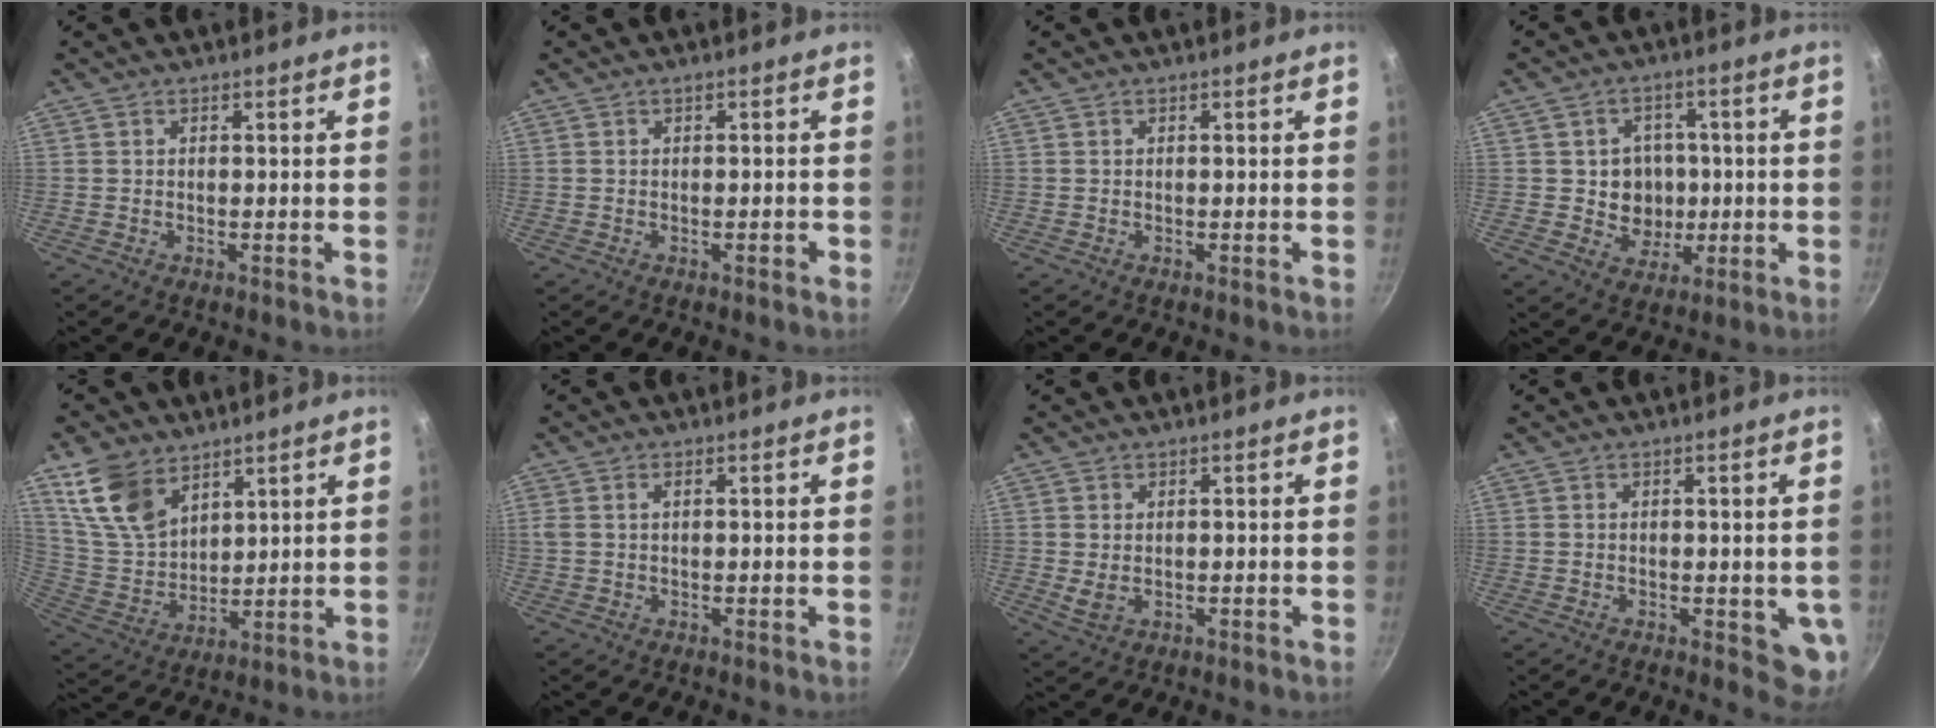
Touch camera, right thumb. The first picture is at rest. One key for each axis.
{"total": 1.3, "fx": -0.4, "fy": 0.5, "fz": 1.1, "tx": -0.013, "ty": 0.005, "tz": -0.006}
{"total": 0.0}
{"total": 7.9, "fx": -0.3, "fy": 7.3, "fz": 2.8, "tx": -0.003, "ty": 0.008, "tz": 0.001}
{"total": 13.0, "fx": 8.1, "fy": 7.8, "fz": 6.6, "tx": -0.107, "ty": -0.040, "tz": 0.173}
{"total": 1.6, "fx": 0.5, "fy": 0.9, "fz": 1.2, "tx": -0.020, "ty": 0.004, "tz": 0.011}
{"total": 2.9, "fx": 0.1, "fy": 2.1, "fz": 2.1, "tx": -0.039, "ty": -0.006, "tz": 0.007}
{"total": 5.9, "fx": -0.8, "fy": 3.1, "fz": 4.9, "tx": -0.039, "ty": -0.011, "tz": -0.008}